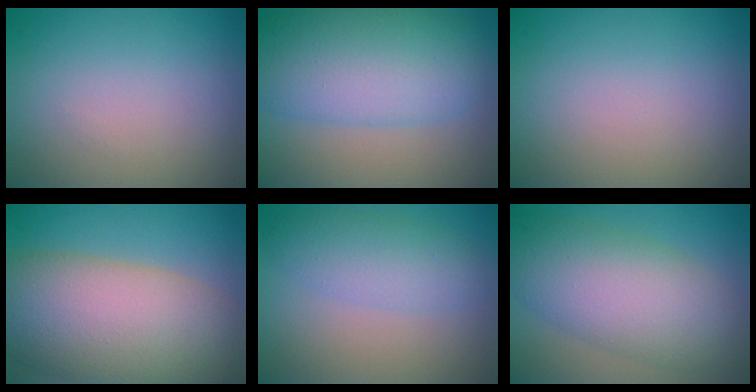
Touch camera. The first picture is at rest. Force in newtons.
{"total": 9.3, "press": 9.3, "slide": 0.2}
{"total": 0.0}
{"total": 12.3, "press": 12.2, "slide": 0.6}
{"total": 3.4, "press": 3.4, "slide": 0.1}
{"total": 8.6, "press": 8.6, "slide": 0.4}